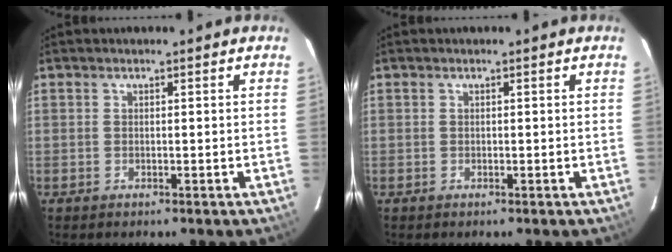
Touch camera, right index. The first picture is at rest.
{"total": 0.0}